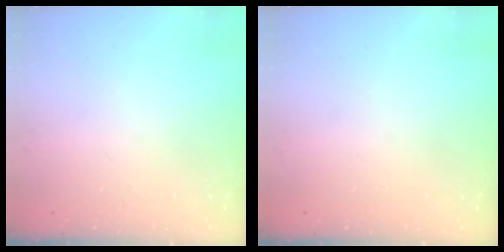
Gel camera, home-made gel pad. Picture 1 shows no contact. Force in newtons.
{"total": 0.0}